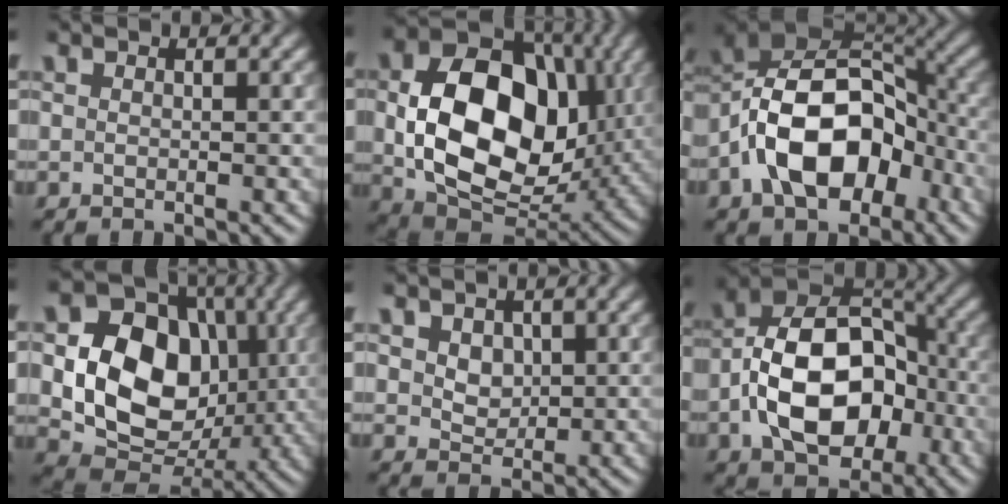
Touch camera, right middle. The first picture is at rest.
{"total": 13.9, "force": [0.5, 9.9, 9.7], "torque": [-0.165, -0.013, 0.017]}
{"total": 12.8, "force": [-4.6, 7.6, 9.2], "torque": [-0.152, 0.008, -0.093]}
{"total": 12.7, "force": [0.6, 10.3, 7.4], "torque": [-0.126, -0.011, 0.007]}
{"total": 2.8, "force": [1.2, 2.0, 1.5], "torque": [-0.035, -0.001, 0.026]}
{"total": 12.1, "force": [-2.8, 7.8, 8.8], "torque": [-0.148, 0.008, -0.060]}